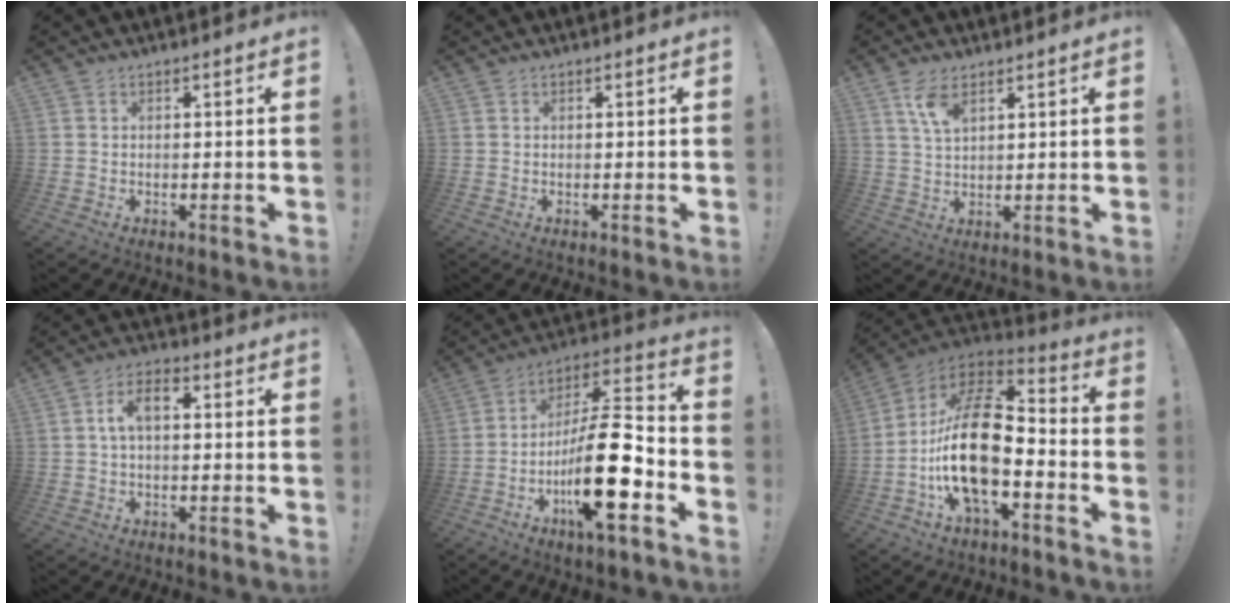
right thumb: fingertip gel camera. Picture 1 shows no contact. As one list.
[{"total": 0.0}, {"total": 5.8, "force": [3.5, 2.5, 4.0], "torque": [-0.078, -0.010, 0.063]}, {"total": 6.4, "force": [0.4, 3.2, 5.5], "torque": [-0.109, 0.013, 0.006]}, {"total": 22.7, "force": [-7.4, 6.7, 20.5], "torque": [-0.369, 0.040, -0.117]}, {"total": 22.1, "force": [-4.2, 10.6, 19.0], "torque": [-0.376, 0.027, -0.069]}]